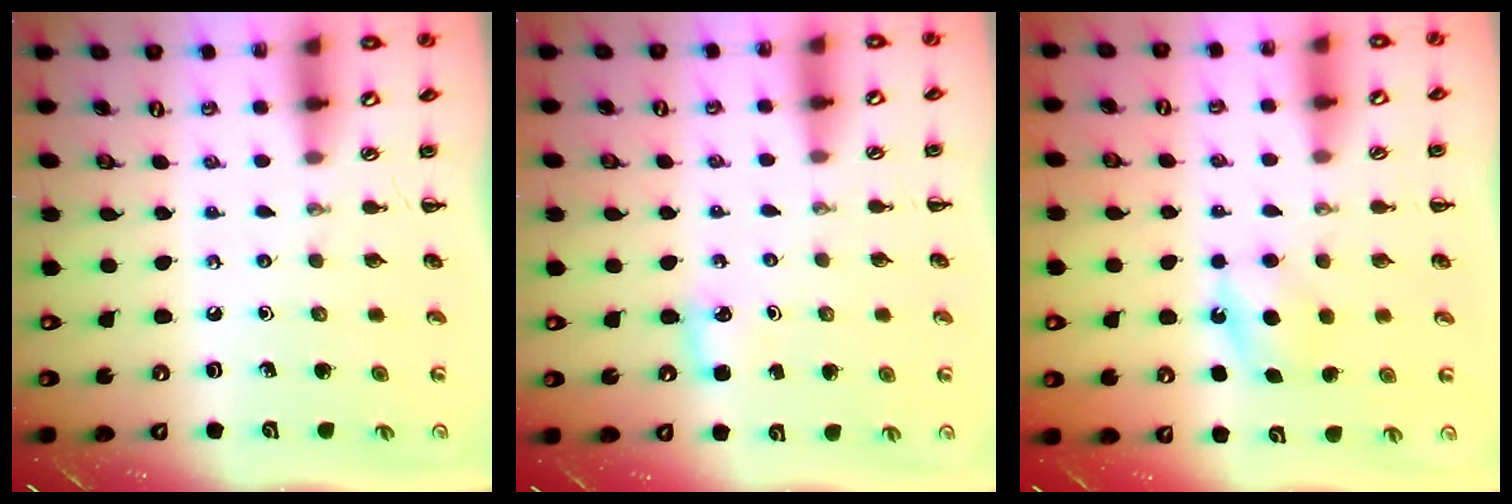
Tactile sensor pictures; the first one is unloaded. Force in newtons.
{"total": 3.6, "press": 3.4, "slide": 1.3}
{"total": 5.2, "press": 5.0, "slide": 1.4}